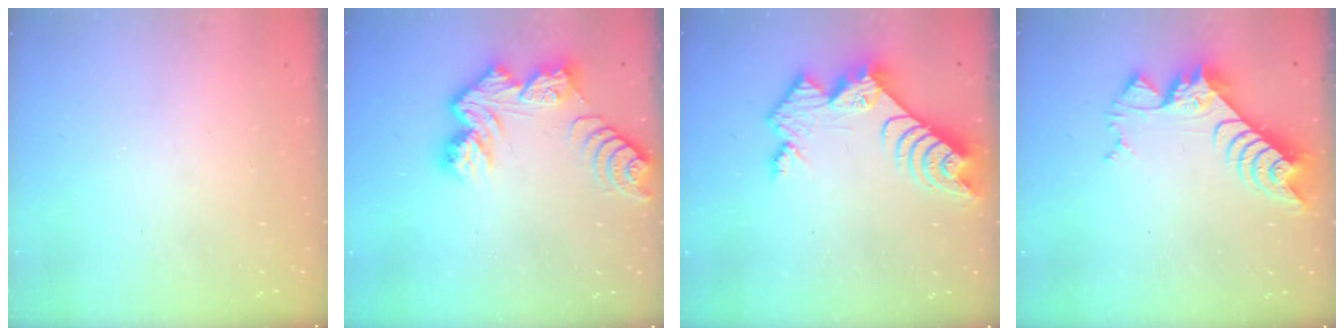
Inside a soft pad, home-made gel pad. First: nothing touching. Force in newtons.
{"total": 10.8, "press": 10.7, "slide": 1.1}
{"total": 11.2, "press": 11.1, "slide": 0.9}
{"total": 8.5, "press": 8.5, "slide": 0.8}